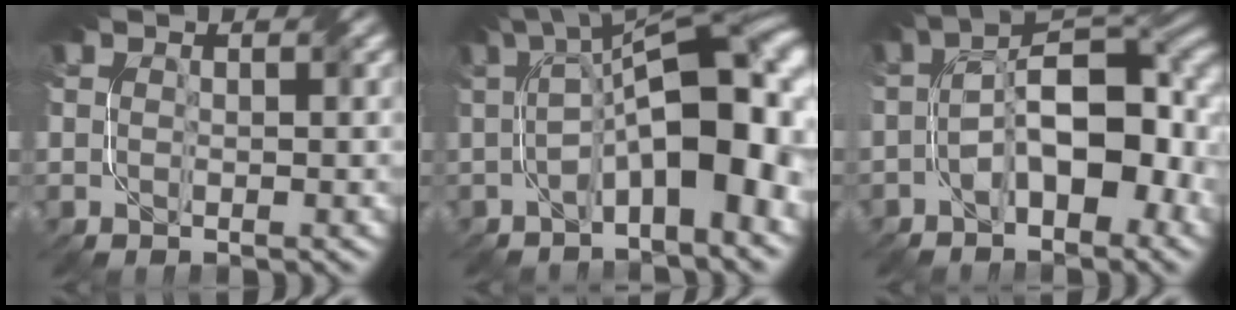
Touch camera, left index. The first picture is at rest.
{"total": 10.7, "force": [-0.8, 3.3, 10.1], "torque": [-0.148, 0.023, -0.020]}
{"total": 10.4, "force": [-2.2, 4.9, 8.9], "torque": [-0.132, 0.018, -0.047]}